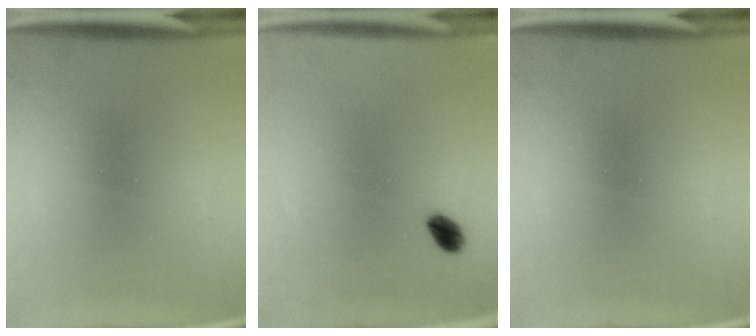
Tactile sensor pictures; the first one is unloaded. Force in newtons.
{"total": 2.8}
{"total": 0.0}